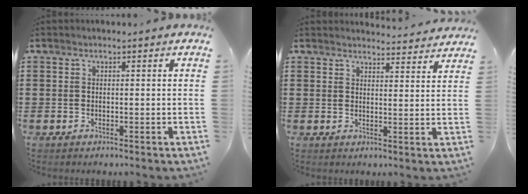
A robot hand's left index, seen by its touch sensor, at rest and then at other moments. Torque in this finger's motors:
{"motor_torque": [2.07, -0.07, -0.02, -0.01]}